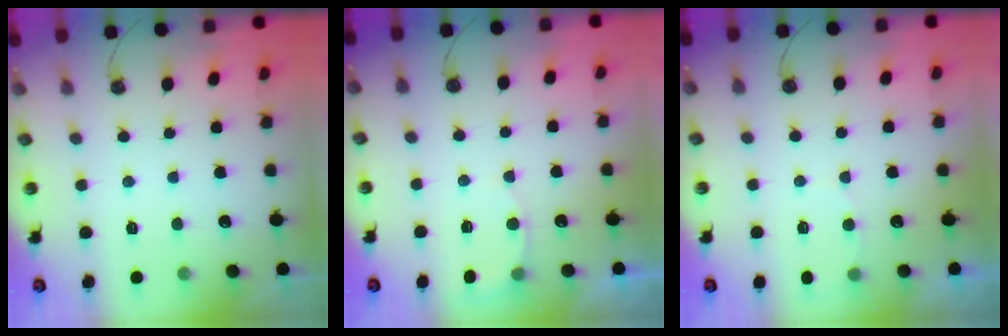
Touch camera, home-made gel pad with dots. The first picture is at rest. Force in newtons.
{"total": 5.0, "press": 4.7, "slide": 1.4}
{"total": 3.6, "press": 3.3, "slide": 1.5}